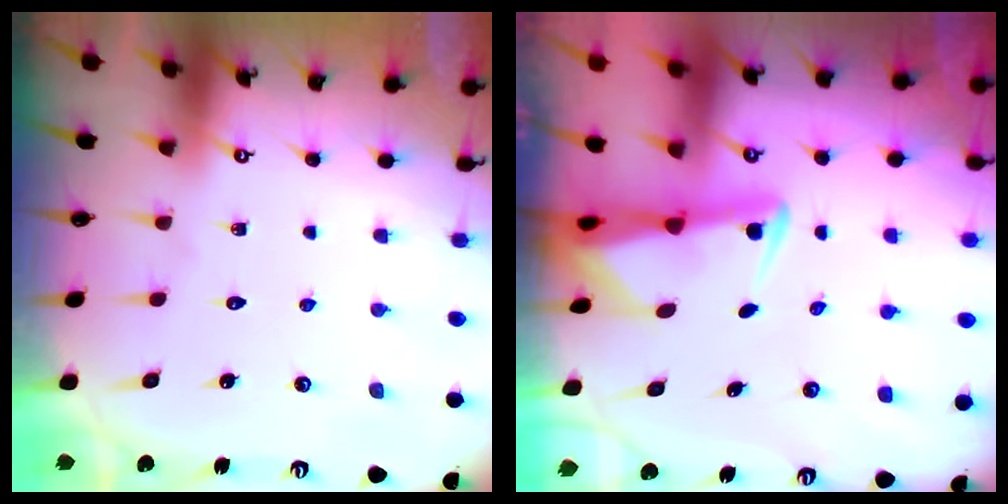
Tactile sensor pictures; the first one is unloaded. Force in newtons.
{"total": 2.2, "press": 2.2, "slide": 0.4}